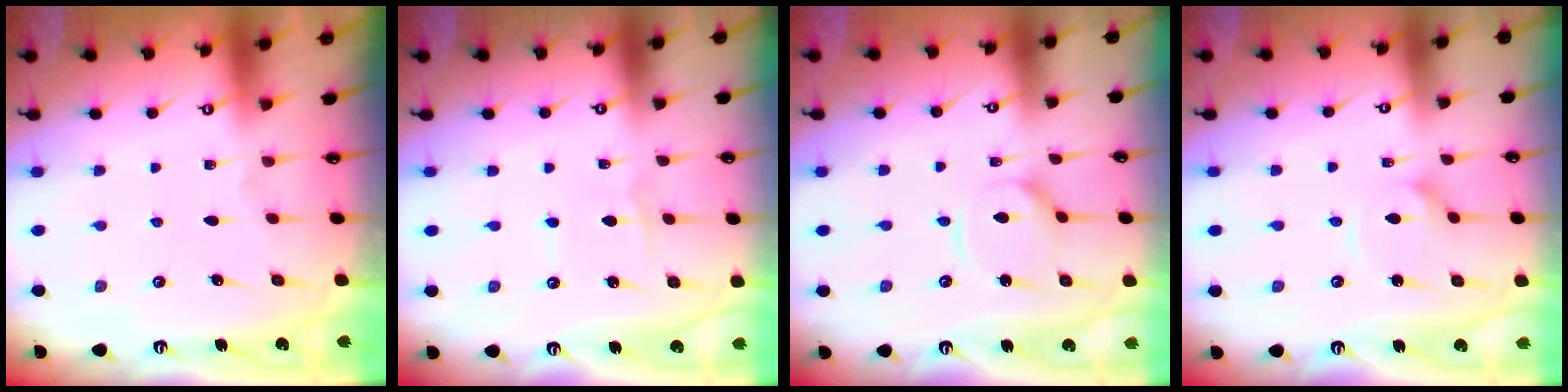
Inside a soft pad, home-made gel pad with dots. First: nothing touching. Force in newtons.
{"total": 2.1, "press": 2.1, "slide": 0.2}
{"total": 4.8, "press": 4.8, "slide": 0.5}
{"total": 2.6, "press": 2.5, "slide": 0.3}